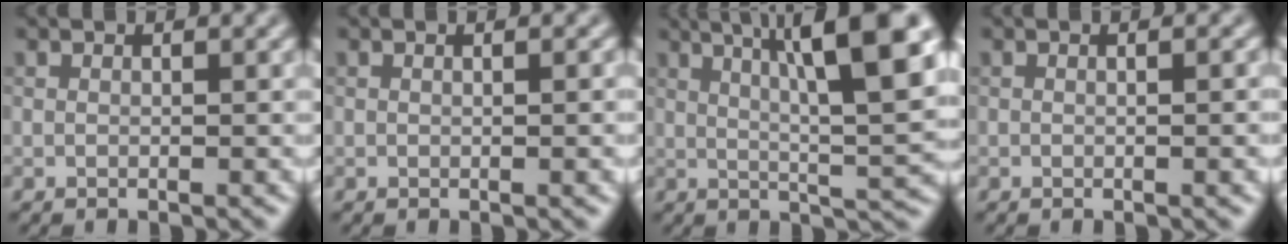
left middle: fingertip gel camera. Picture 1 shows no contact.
{"total": 2.2, "force": [0.4, 1.0, 2.0], "torque": [-0.008, 0.009, -0.009]}
{"total": 10.3, "force": [3.8, 2.0, 9.4], "torque": [-0.144, 0.018, 0.075]}
{"total": 2.7, "force": [0.2, 1.2, 2.4], "torque": [-0.008, 0.017, -0.011]}